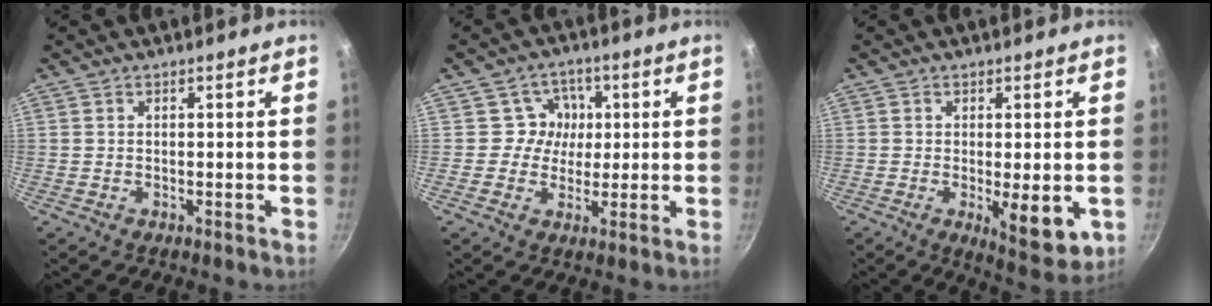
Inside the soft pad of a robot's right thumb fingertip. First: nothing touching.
{"total": 5.9, "force": [0.9, 5.7, 1.2], "torque": [0.029, 0.011, 0.003]}
{"total": 8.1, "force": [-1.8, 2.8, 7.4], "torque": [-0.095, -0.021, -0.020]}